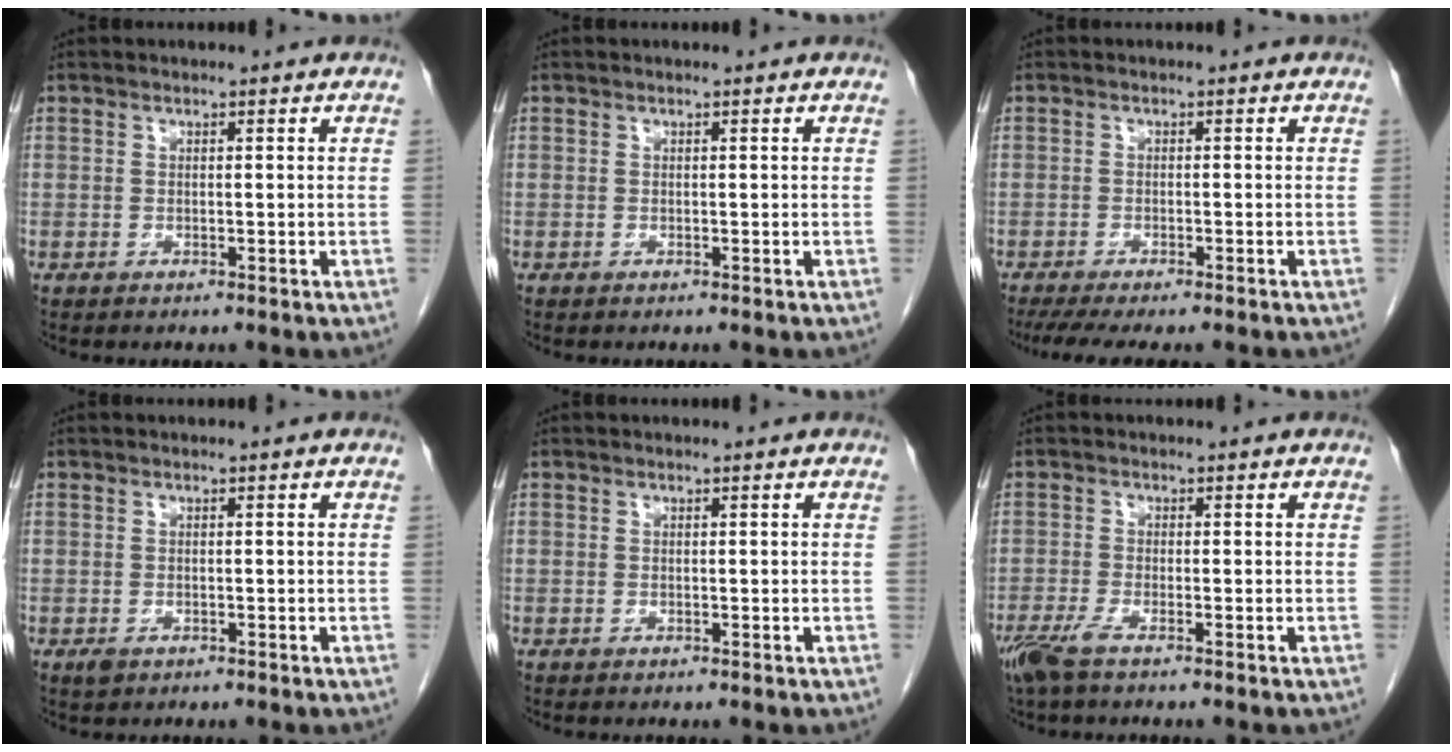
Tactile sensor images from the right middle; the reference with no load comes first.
{"total": 0.0}
{"total": 7.6, "force": [-6.4, 0.5, 4.2], "torque": [-0.060, -0.014, -0.098]}
{"total": 1.1, "force": [-0.6, 0.7, 0.7], "torque": [-0.014, 0.000, -0.004]}
{"total": 0.0}
{"total": 3.4, "force": [-2.3, 0.3, 2.4], "torque": [-0.054, -0.010, -0.050]}